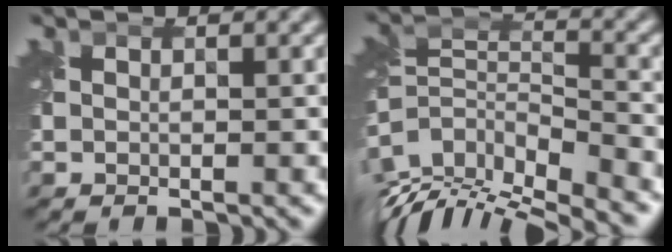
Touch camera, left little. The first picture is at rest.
{"total": 11.0, "force": [-7.8, 5.1, 5.9], "torque": [-0.120, 0.002, -0.120]}